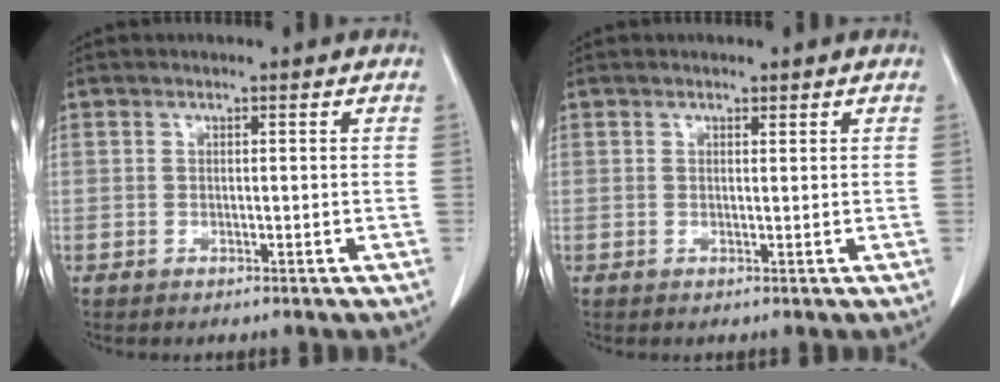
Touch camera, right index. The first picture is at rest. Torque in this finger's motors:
{"motor_torque": [-0.14, -0.14, 0.00, -0.01]}